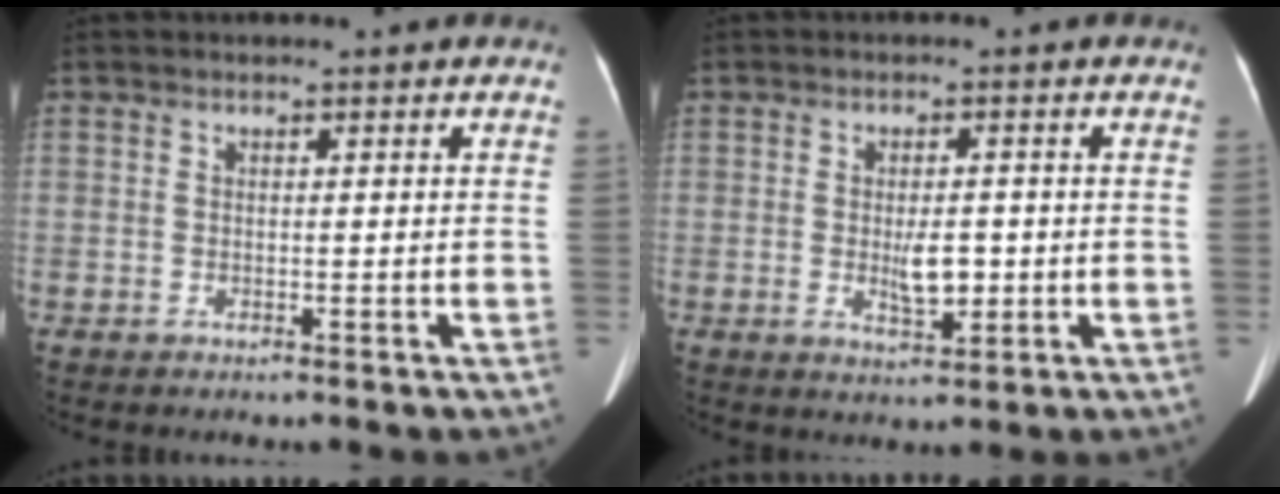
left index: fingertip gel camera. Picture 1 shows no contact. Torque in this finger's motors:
{"motor_torque": [0.08, -0.01, 0.06, 0.02]}